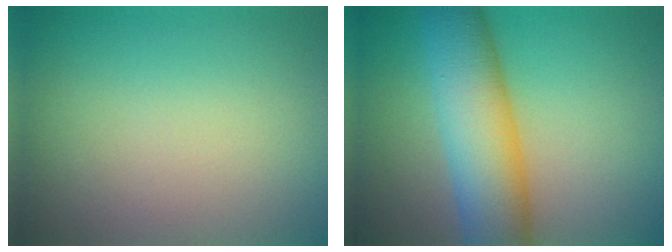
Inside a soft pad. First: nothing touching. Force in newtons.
{"total": 9.3, "press": 9.3, "slide": 0.1}